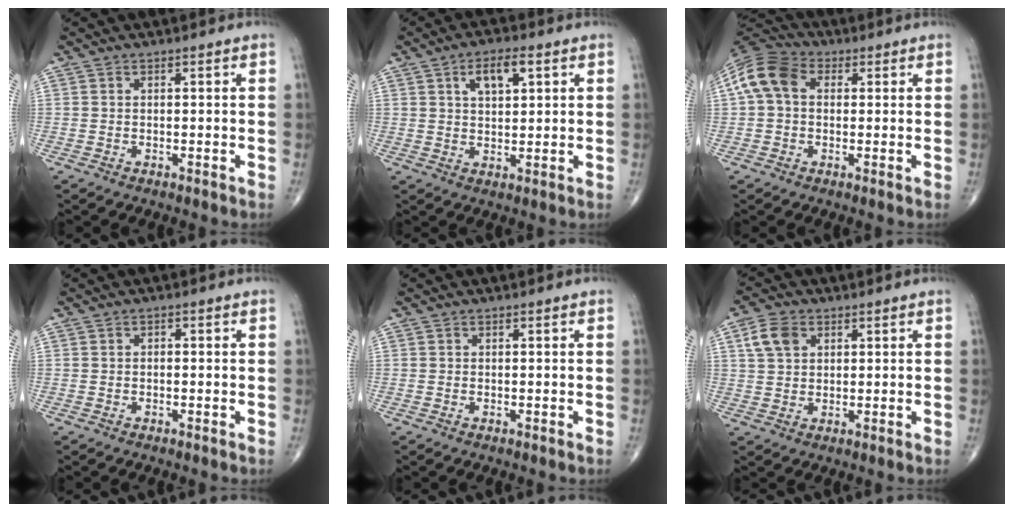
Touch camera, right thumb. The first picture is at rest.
{"total": 6.2, "force": [2.6, 2.9, 4.9], "torque": [-0.067, -0.006, 0.042]}
{"total": 9.6, "force": [1.5, 7.0, 6.4], "torque": [-0.128, 0.031, 0.018]}
{"total": 0.6, "force": [0.0, 0.4, 0.4], "torque": [-0.005, 0.001, -0.002]}
{"total": 0.0}
{"total": 5.6, "force": [2.2, 4.0, 3.3], "torque": [-0.053, 0.002, 0.041]}